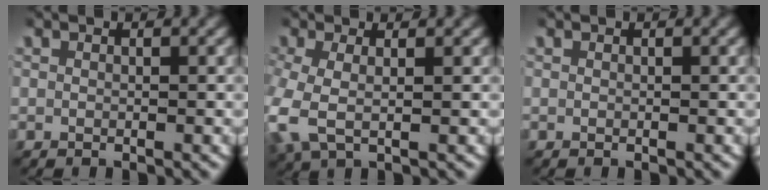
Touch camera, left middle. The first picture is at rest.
{"total": 4.4, "force": [-0.3, 2.9, 3.3], "torque": [-0.111, -0.018, 0.005]}
{"total": 0.0}